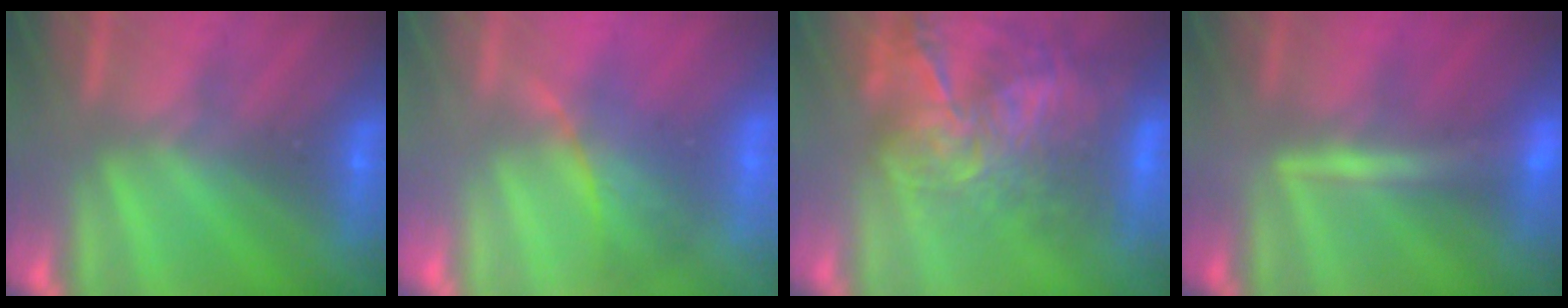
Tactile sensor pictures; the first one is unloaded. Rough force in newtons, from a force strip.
{"total": 2.3}
{"total": 9.5}
{"total": 2.4}